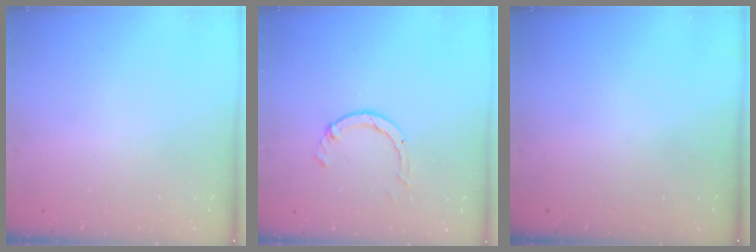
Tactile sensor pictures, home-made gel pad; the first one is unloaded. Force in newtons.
{"total": 2.3, "press": 2.3, "slide": 0.3}
{"total": 0.0}